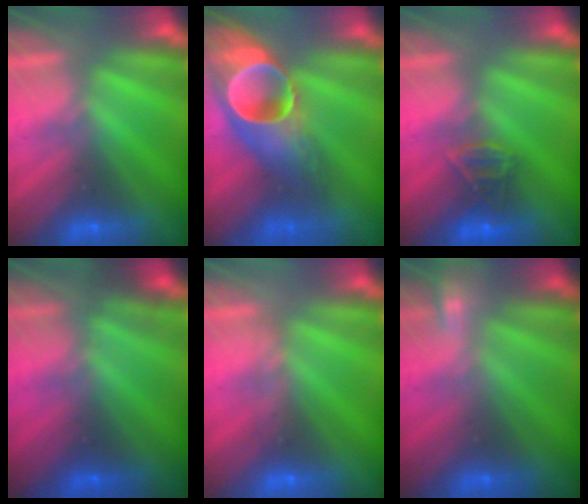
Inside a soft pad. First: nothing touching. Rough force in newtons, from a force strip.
{"total": 9.0}
{"total": 2.8}
{"total": 4.6}
{"total": 3.6}
{"total": 2.1}